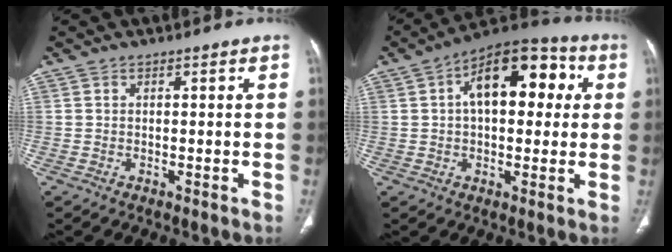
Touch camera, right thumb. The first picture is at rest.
{"total": 16.7, "force": [3.8, 9.1, 13.5], "torque": [-0.162, 0.030, 0.048]}